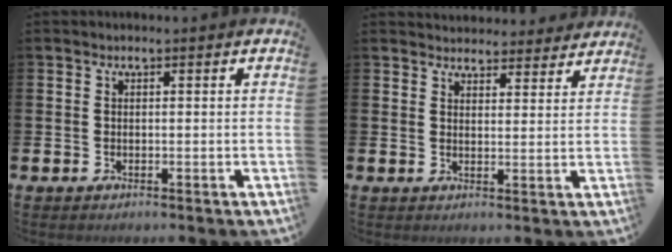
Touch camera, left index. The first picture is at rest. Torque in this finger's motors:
{"motor_torque": [1.06, -1.07, 0.18, 0.05]}